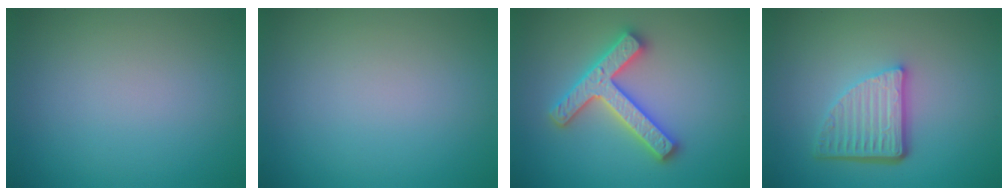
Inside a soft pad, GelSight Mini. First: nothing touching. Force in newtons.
{"total": 0.0}
{"total": 4.7, "press": 4.6, "slide": 0.9}
{"total": 5.0, "press": 3.6, "slide": 3.6}